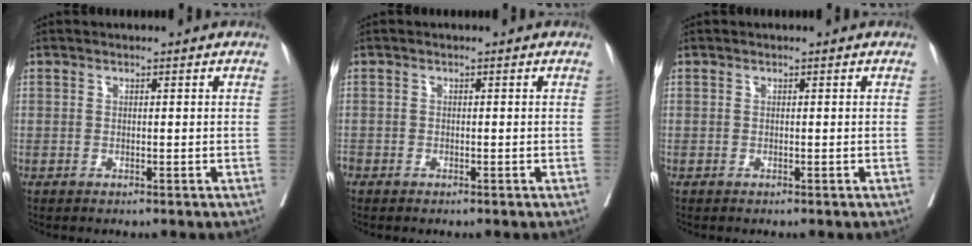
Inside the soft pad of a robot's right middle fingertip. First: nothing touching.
{"total": 1.2, "force": [-0.9, 0.7, 0.3], "torque": [-0.013, -0.001, -0.018]}
{"total": 0.0}